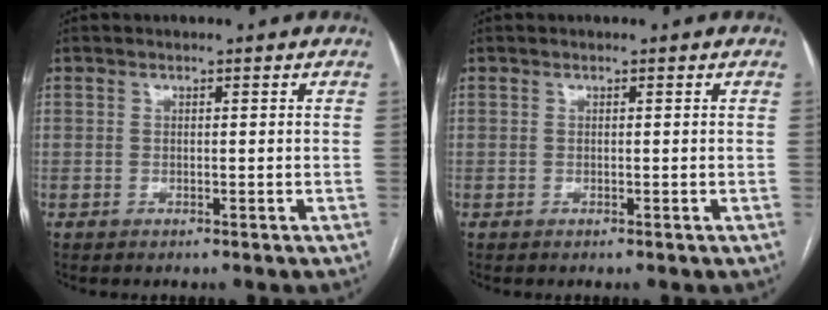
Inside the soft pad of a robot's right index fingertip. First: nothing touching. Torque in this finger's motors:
{"motor_torque": [0.00, 0.00, 0.00, 0.00]}